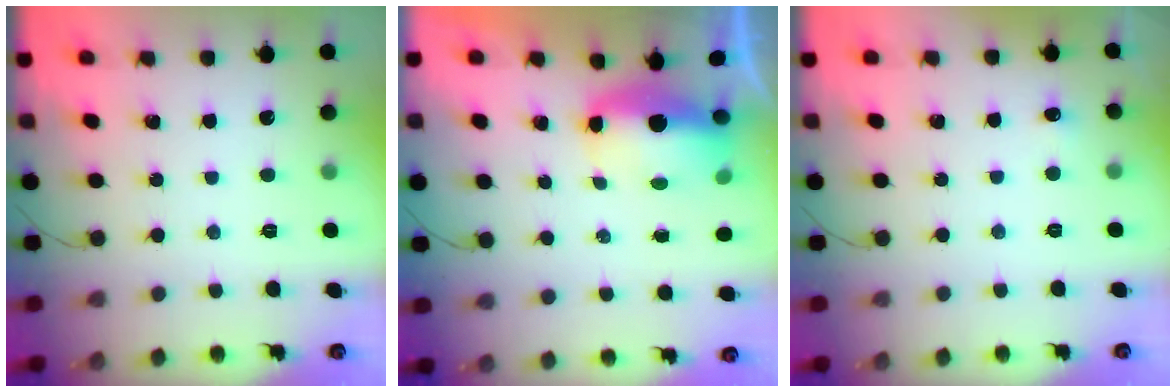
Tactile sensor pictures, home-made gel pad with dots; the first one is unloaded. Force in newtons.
{"total": 8.4, "press": 7.2, "slide": 4.4}
{"total": 3.3, "press": 3.1, "slide": 0.9}